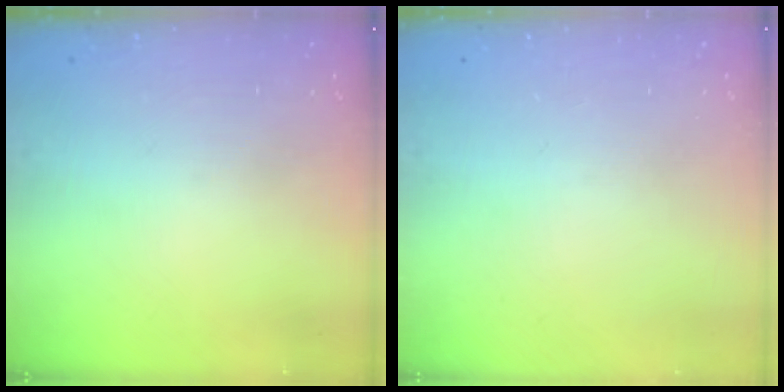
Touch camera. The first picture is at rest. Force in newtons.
{"total": 0.0}